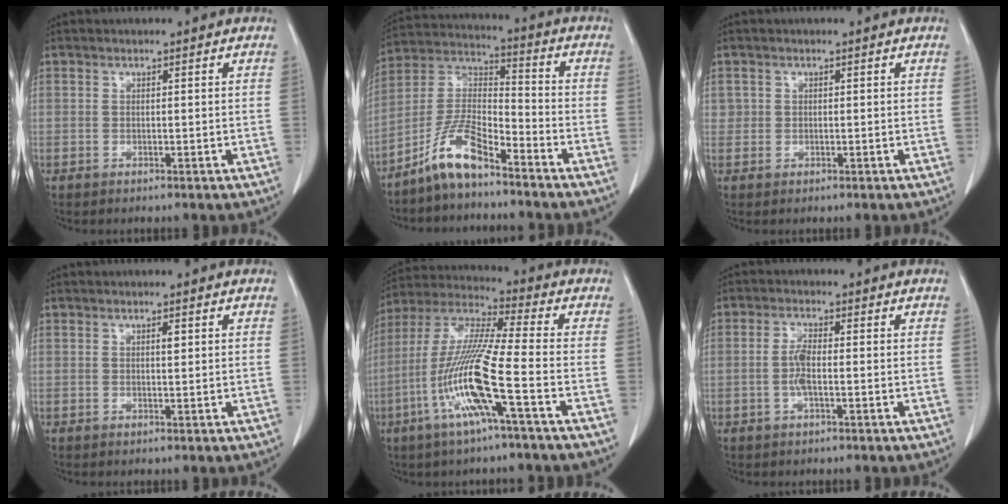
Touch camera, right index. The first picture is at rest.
{"total": 9.7, "force": [-7.1, 2.2, 6.2], "torque": [-0.136, 0.012, -0.143]}
{"total": 1.1, "force": [0.3, 1.1, 0.0], "torque": [0.011, 0.004, 0.003]}
{"total": 0.9, "force": [0.3, 0.2, 0.8], "torque": [-0.013, 0.000, 0.003]}
{"total": 14.2, "force": [-4.9, -0.4, 13.3], "torque": [-0.283, -0.007, -0.104]}
{"total": 2.6, "force": [-0.4, 1.2, 2.2], "torque": [-0.050, 0.002, -0.008]}